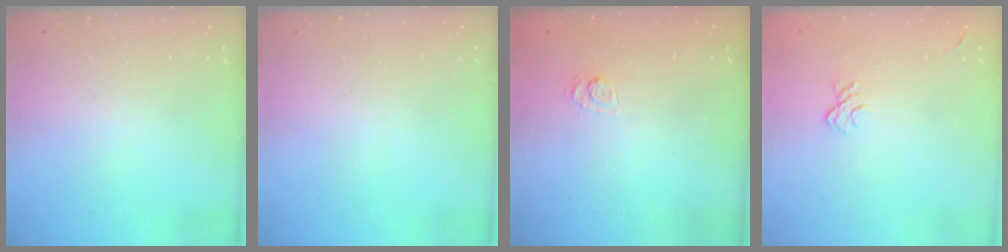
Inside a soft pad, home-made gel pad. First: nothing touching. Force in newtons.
{"total": 0.0}
{"total": 3.9, "press": 3.6, "slide": 1.7}
{"total": 6.1, "press": 6.1, "slide": 1.0}